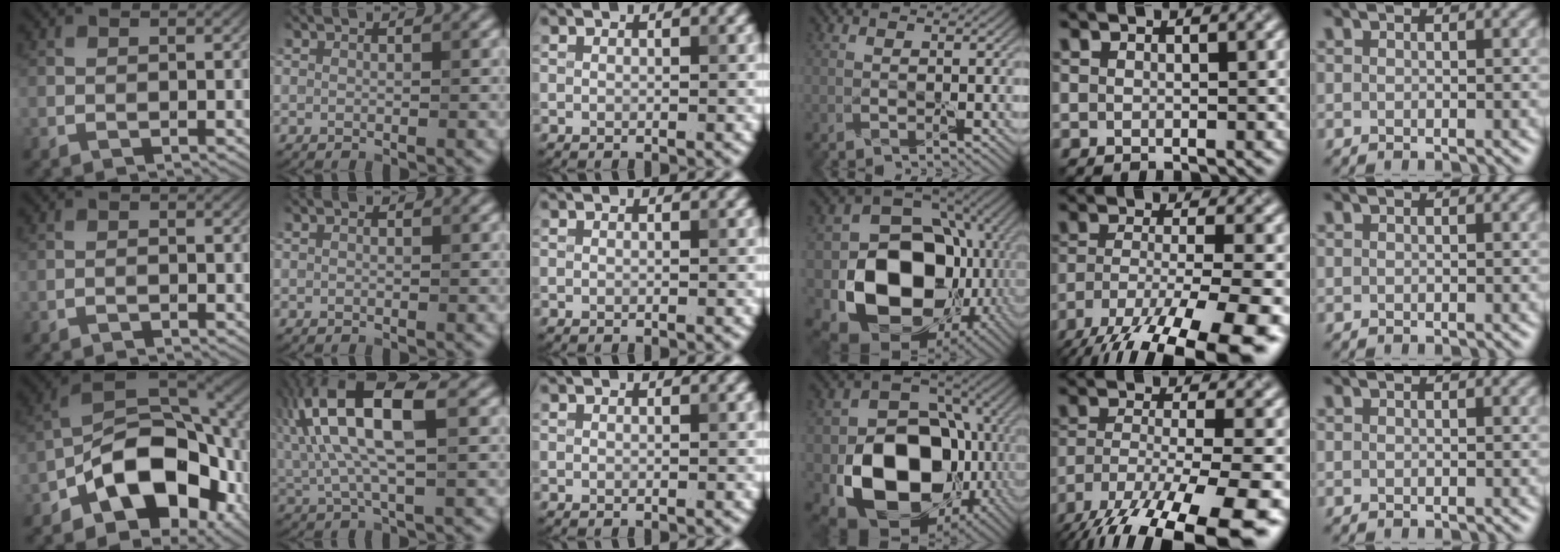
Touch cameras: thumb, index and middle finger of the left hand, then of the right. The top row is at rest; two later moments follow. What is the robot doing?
{"motion": "peel", "object": "shipping label"}